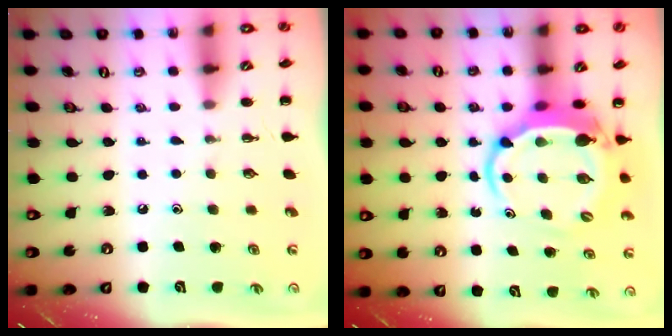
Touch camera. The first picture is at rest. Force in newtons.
{"total": 6.8, "press": 6.7, "slide": 1.1}